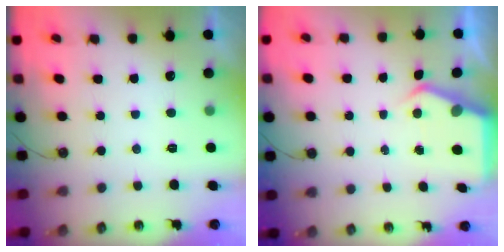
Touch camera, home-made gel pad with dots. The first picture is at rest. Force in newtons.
{"total": 4.2, "press": 4.1, "slide": 0.6}